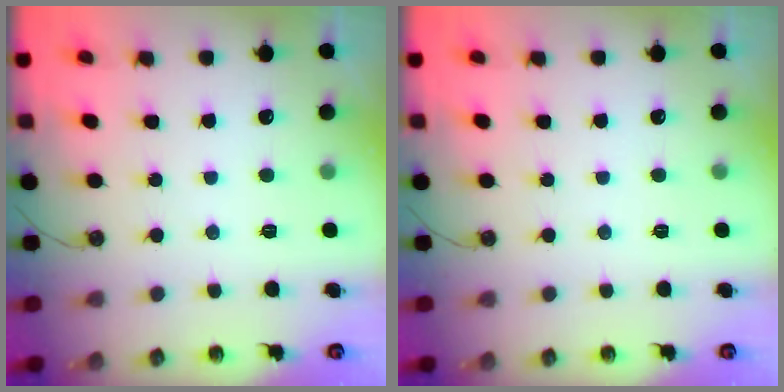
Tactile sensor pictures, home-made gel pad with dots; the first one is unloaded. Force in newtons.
{"total": 0.0}